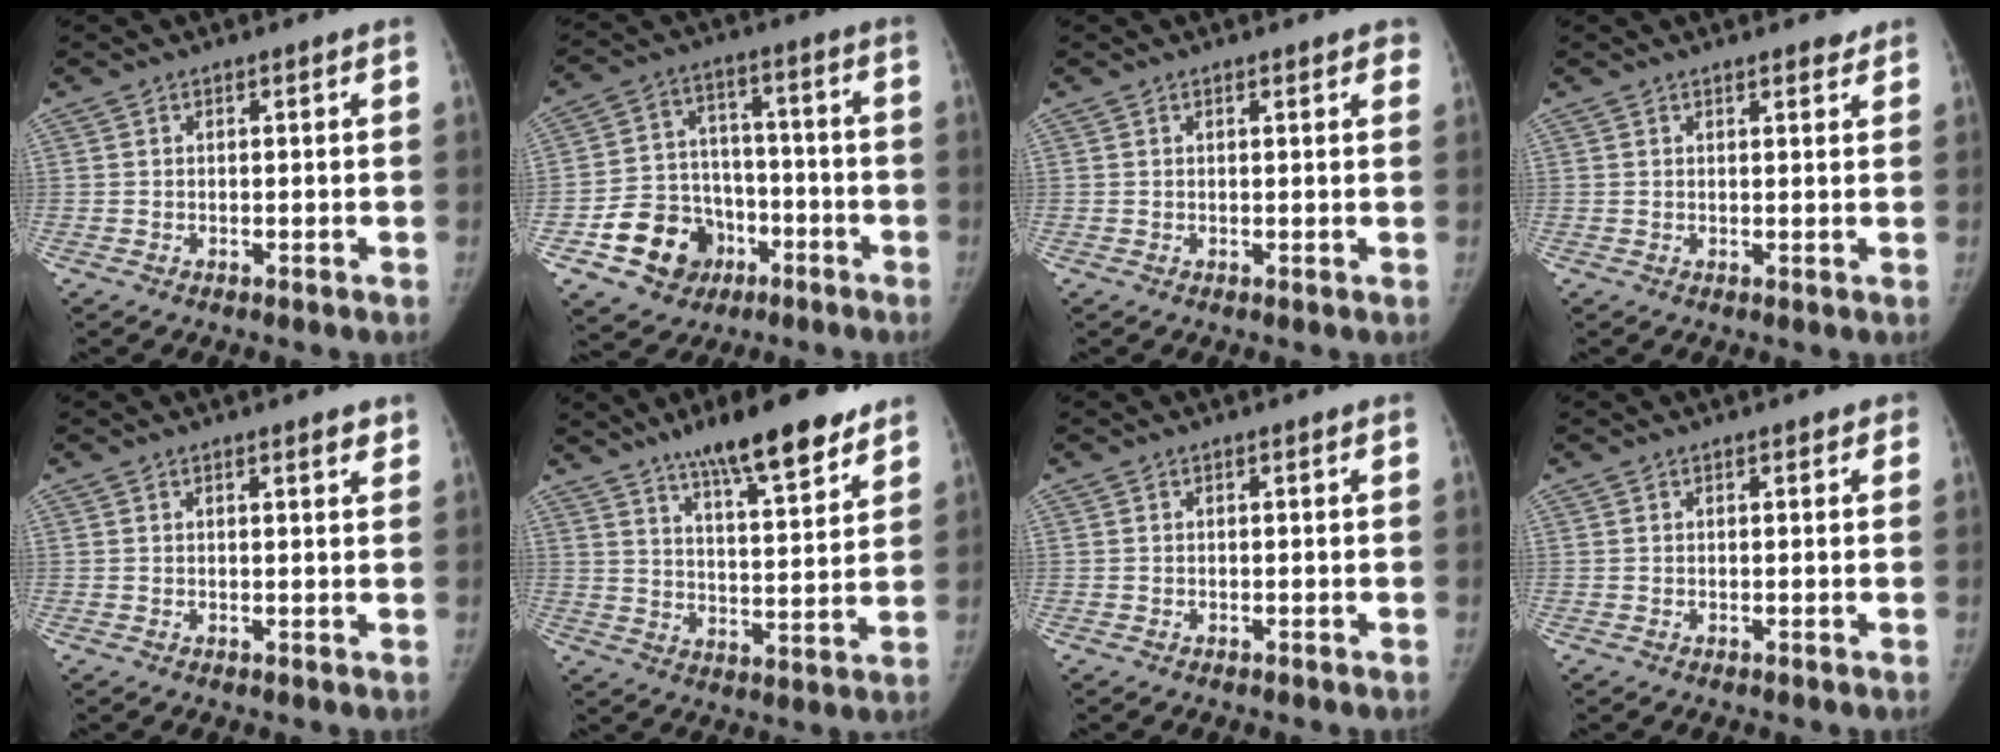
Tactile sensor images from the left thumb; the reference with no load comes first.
{"total": 14.1, "force": [-6.2, 11.6, 5.1], "torque": [-0.054, 0.057, -0.092]}
{"total": 2.4, "force": [1.7, 0.8, 1.5], "torque": [-0.002, 0.001, 0.017]}
{"total": 2.2, "force": [1.8, 0.8, 0.9], "torque": [0.000, -0.008, 0.020]}
{"total": 2.0, "force": [1.4, 0.5, 1.3], "torque": [-0.013, -0.007, 0.017]}
{"total": 16.1, "force": [11.3, 3.9, 10.8], "torque": [-0.137, -0.054, 0.178]}
{"total": 0.0}
{"total": 0.6, "force": [0.3, 0.5, 0.2], "torque": [0.008, 0.001, -0.003]}